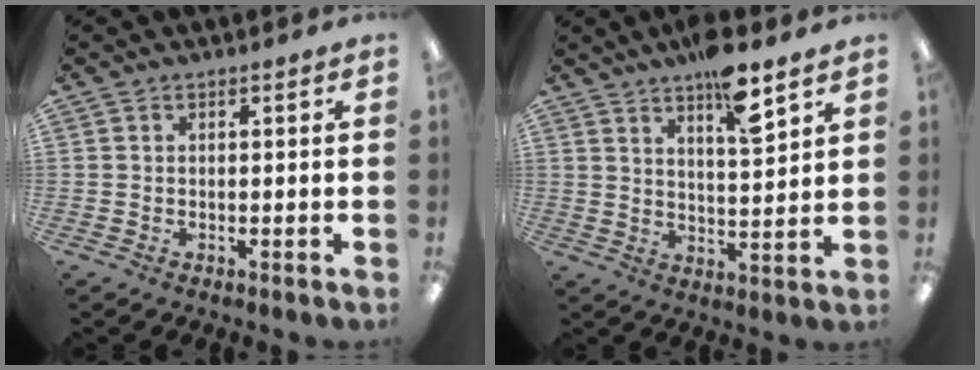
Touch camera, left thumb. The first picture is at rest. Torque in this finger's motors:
{"motor_torque": [1.44, 0.50, 0.96, -0.63, 0.13]}